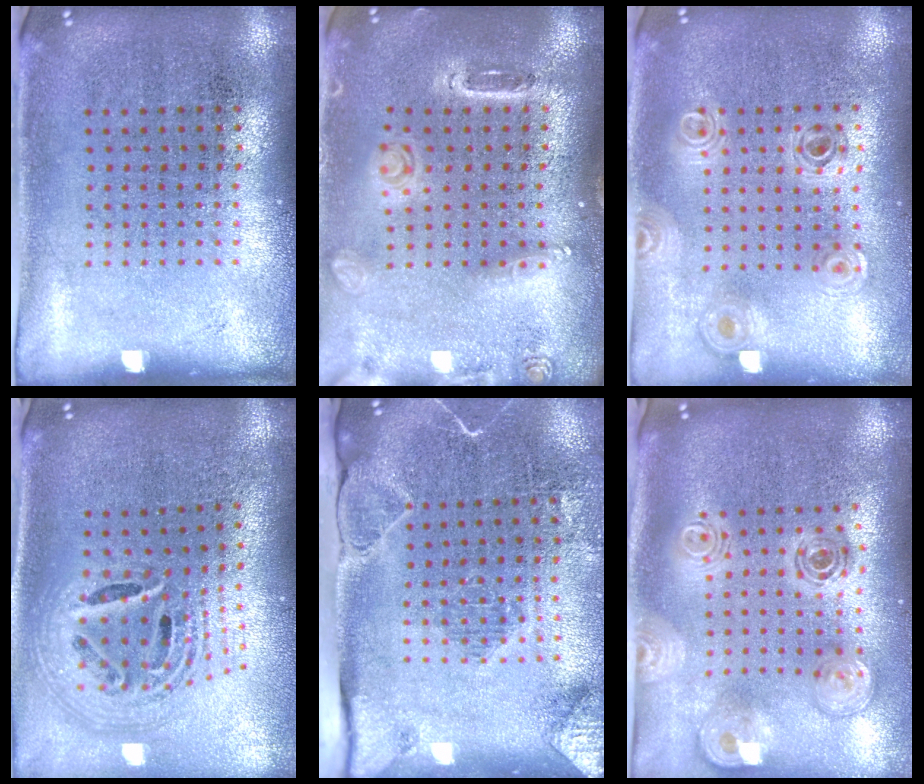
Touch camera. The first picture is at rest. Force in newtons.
{"total": 1.5, "press": 1.5, "slide": 0.2}
{"total": 0.9, "press": 0.9, "slide": 0.1}
{"total": 2.6, "press": 1.8, "slide": 1.8}
{"total": 2.1, "press": 2.1, "slide": 0.5}
{"total": 1.9, "press": 1.6, "slide": 1.0}